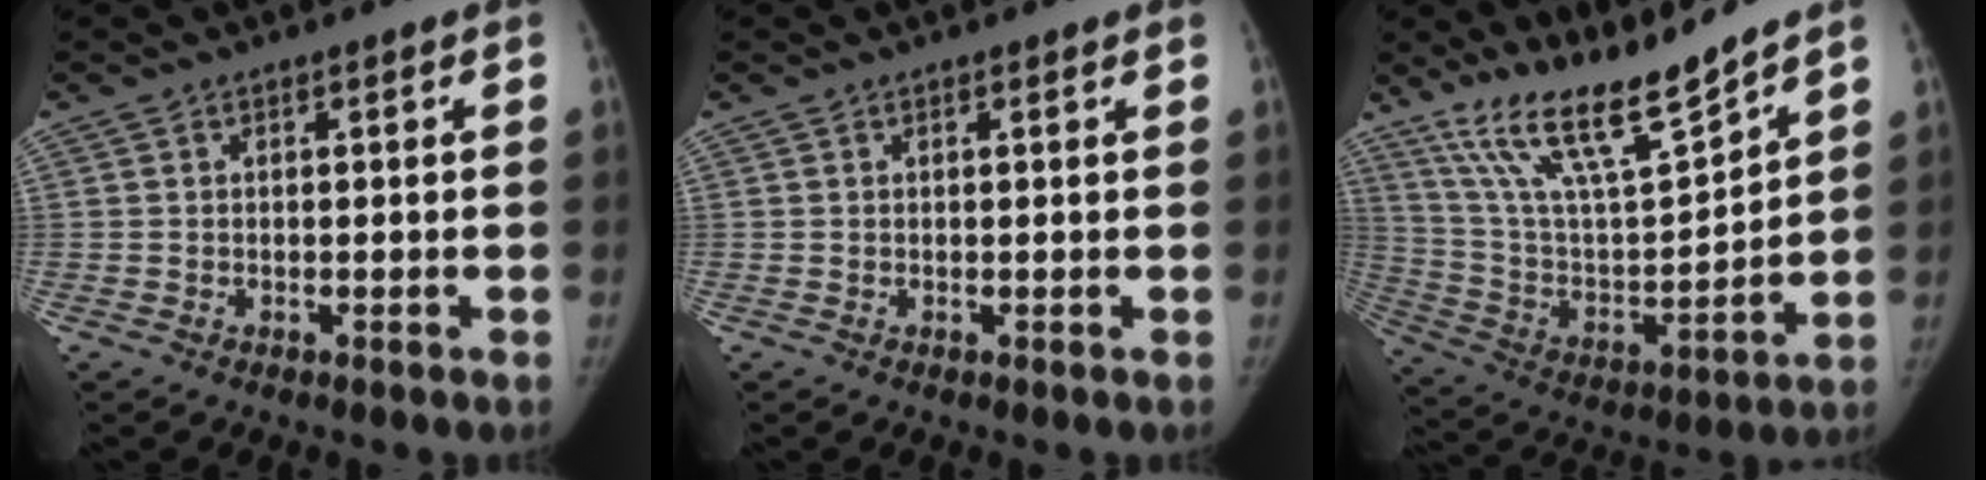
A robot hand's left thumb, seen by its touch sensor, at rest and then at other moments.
{"total": 0.7, "force": [0.5, -0.1, 0.5], "torque": [-0.007, 0.005, 0.007]}
{"total": 16.9, "force": [14.0, 2.1, 9.2], "torque": [-0.142, -0.077, 0.270]}